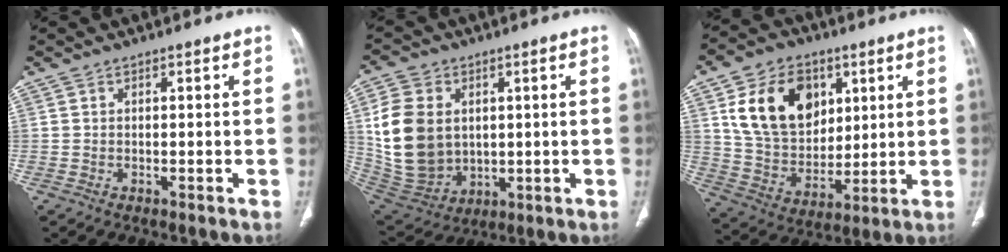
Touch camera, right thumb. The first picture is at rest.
{"total": 16.4, "force": [2.8, 12.6, 10.2], "torque": [-0.186, -0.010, 0.074]}
{"total": 18.3, "force": [6.5, 13.4, 10.6], "torque": [-0.148, -0.021, 0.128]}